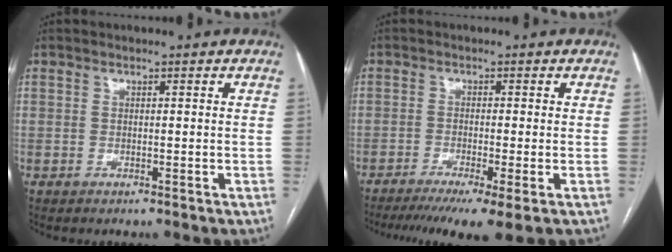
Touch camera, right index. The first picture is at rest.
{"total": 9.4, "force": [-6.4, 0.3, 6.8], "torque": [-0.104, -0.016, -0.102]}